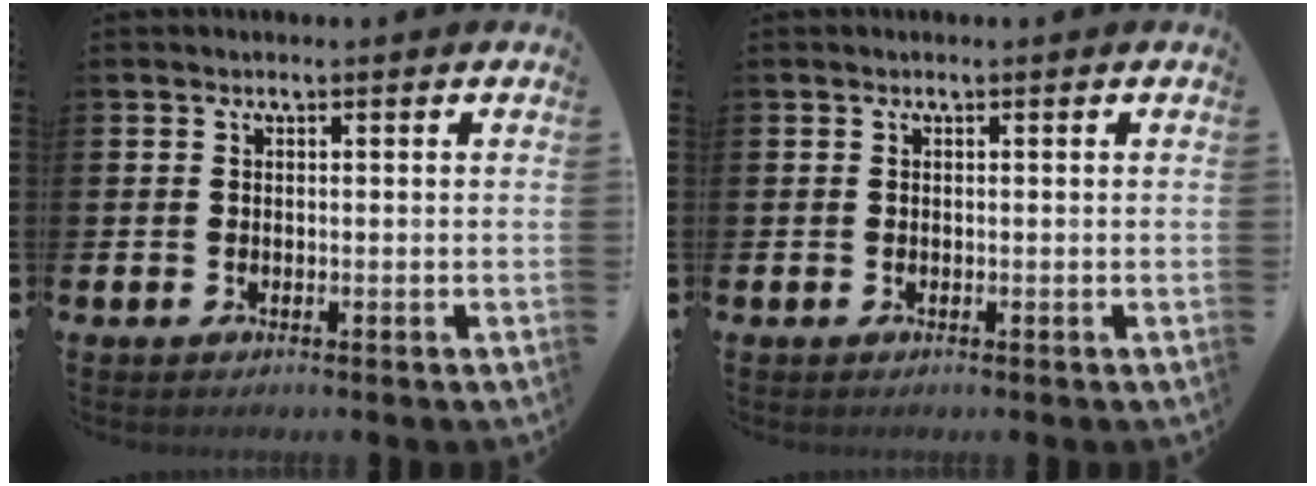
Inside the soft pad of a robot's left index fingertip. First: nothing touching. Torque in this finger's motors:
{"motor_torque": [-0.05, -0.03, 0.01, 0.02]}